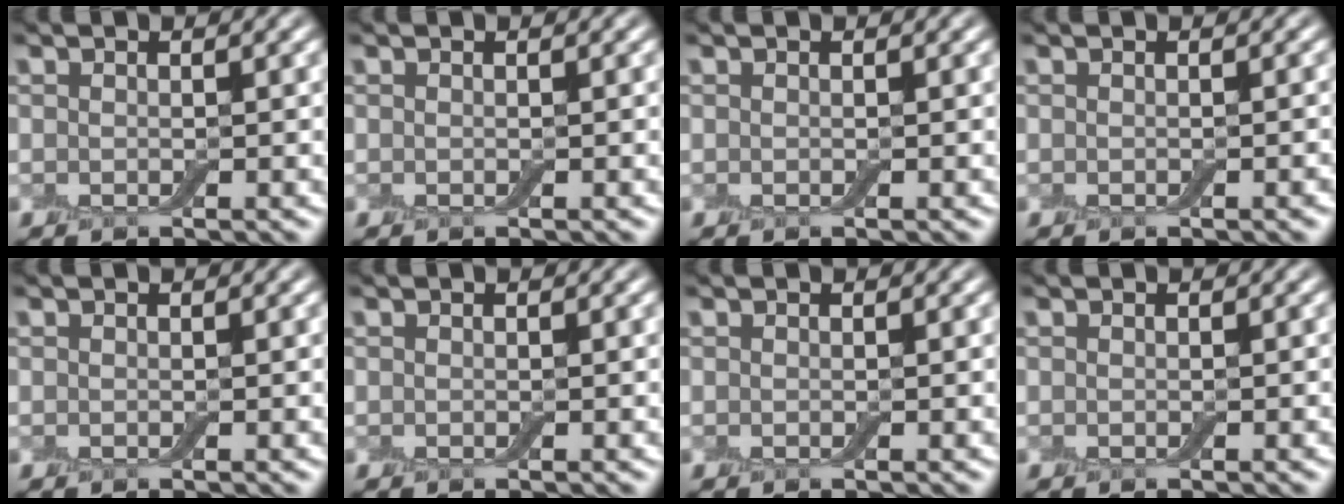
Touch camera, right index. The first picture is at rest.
{"total": 0.0}
{"total": 0.0}
{"total": 0.6, "force": [-0.3, 0.1, 0.6], "torque": [-0.007, 0.002, -0.003]}
{"total": 0.0}
{"total": 0.0}
{"total": 0.0}
{"total": 0.0}